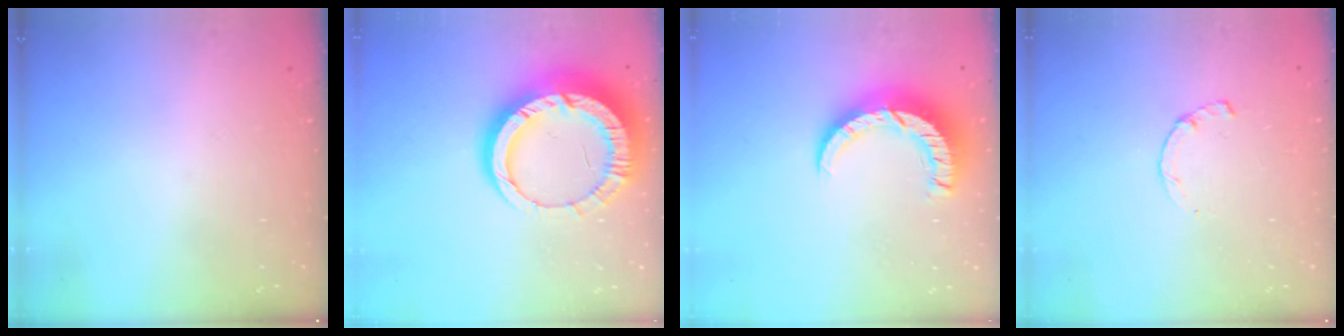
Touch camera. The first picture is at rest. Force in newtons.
{"total": 17.1, "press": 17.0, "slide": 1.9}
{"total": 8.9, "press": 8.9, "slide": 0.9}
{"total": 1.7, "press": 1.7, "slide": 0.3}